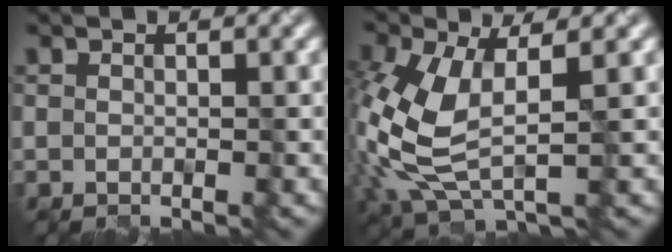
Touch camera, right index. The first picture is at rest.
{"total": 7.7, "force": [0.1, 3.7, 6.8], "torque": [-0.175, -0.002, 0.003]}